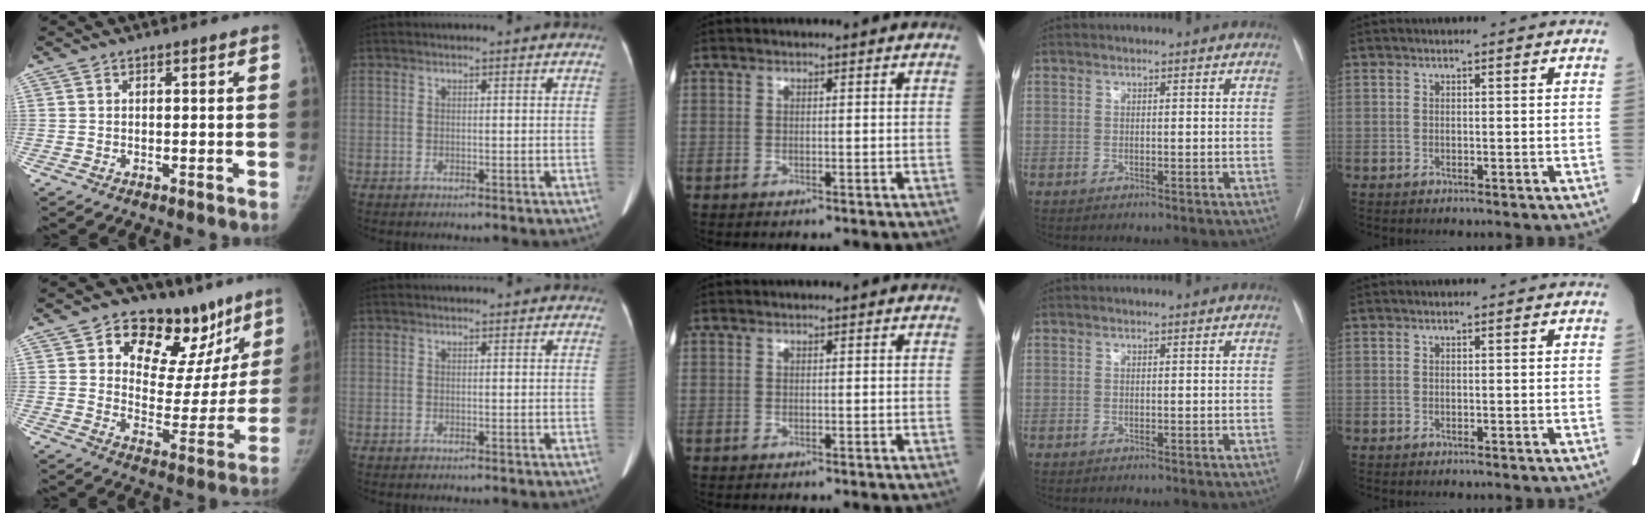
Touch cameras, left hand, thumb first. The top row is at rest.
{"thumb": {"total": 20.6, "force": [12.2, 12.4, 11.1], "torque": [-0.078, -0.050, 0.179]}, "index": {"total": 1.8, "force": [1.6, 0.7, 0.5], "torque": [-0.010, 0.010, 0.012]}}